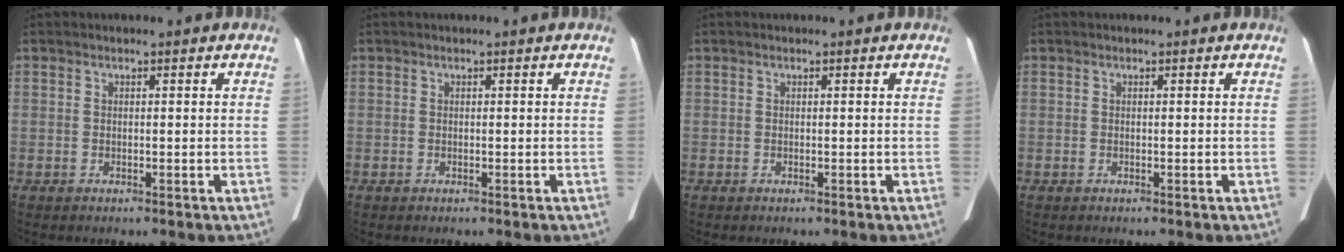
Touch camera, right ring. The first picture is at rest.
{"total": 0.0}
{"total": 0.0}
{"total": 0.0}